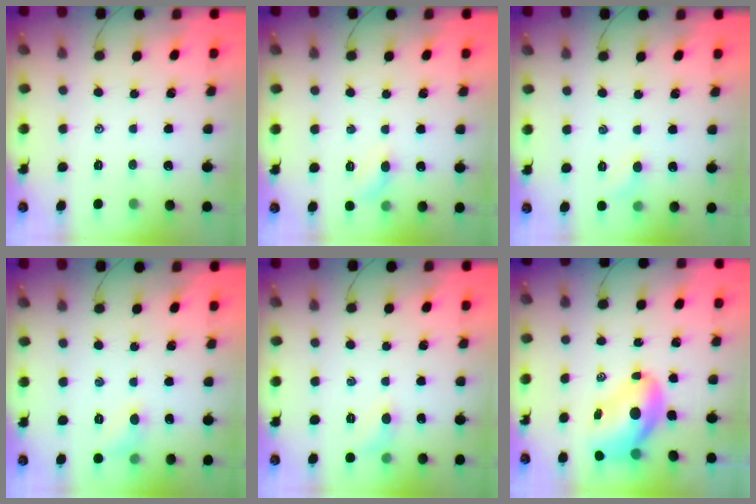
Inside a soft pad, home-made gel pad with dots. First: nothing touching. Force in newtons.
{"total": 4.9, "press": 4.7, "slide": 1.1}
{"total": 4.4, "press": 4.2, "slide": 1.4}
{"total": 5.0, "press": 4.8, "slide": 1.6}
{"total": 5.1, "press": 4.8, "slide": 1.6}
{"total": 10.5, "press": 10.1, "slide": 3.1}